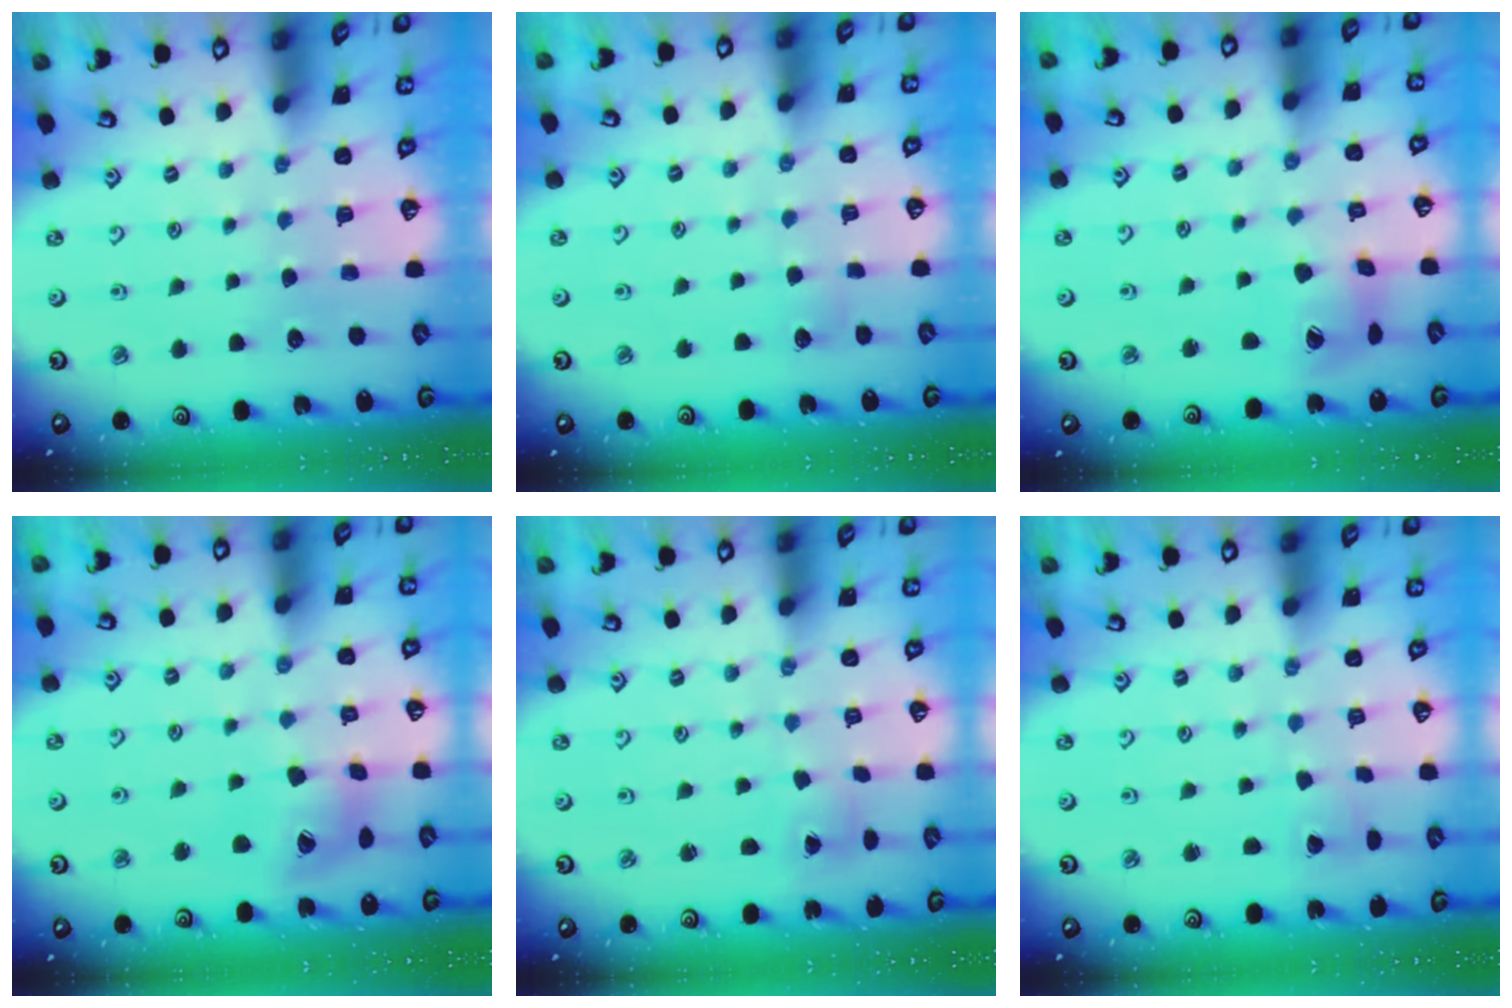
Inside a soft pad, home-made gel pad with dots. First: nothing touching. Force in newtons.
{"total": 2.9, "press": 2.9, "slide": 0.4}
{"total": 9.1, "press": 9.0, "slide": 1.2}
{"total": 14.2, "press": 14.1, "slide": 1.8}
{"total": 1.3, "press": 1.3, "slide": 0.1}
{"total": 2.1, "press": 2.1, "slide": 0.1}